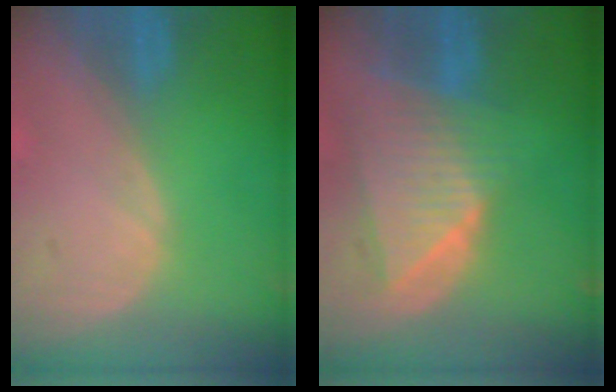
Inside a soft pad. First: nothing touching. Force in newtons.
{"total": 9.1, "press": 8.0, "slide": 4.3}